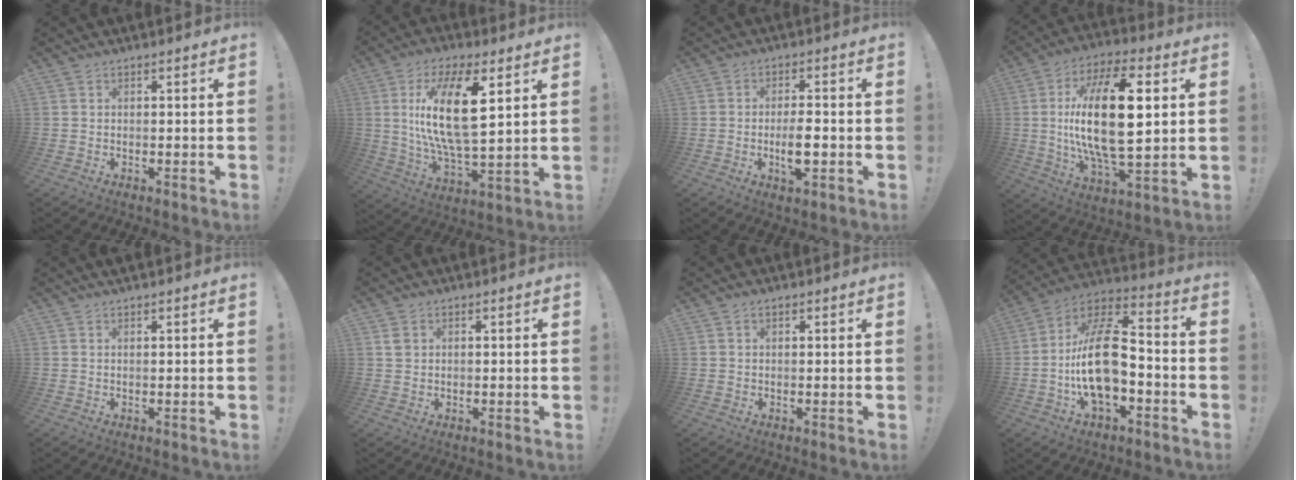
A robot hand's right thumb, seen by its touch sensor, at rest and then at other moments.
{"total": 19.5, "force": [5.4, 7.3, 17.3], "torque": [-0.331, -0.017, 0.078]}
{"total": 6.5, "force": [-1.7, 2.9, 5.6], "torque": [-0.099, -0.001, -0.031]}
{"total": 23.9, "force": [2.7, 10.0, 21.5], "torque": [-0.404, -0.005, 0.039]}
{"total": 1.0, "force": [0.8, -0.2, 0.5], "torque": [-0.009, -0.001, 0.013]}
{"total": 1.8, "force": [0.7, 1.5, 0.6], "torque": [-0.010, 0.004, 0.013]}
{"total": 0.9, "force": [0.5, 0.6, 0.5], "torque": [-0.008, 0.001, 0.008]}
{"total": 19.7, "force": [-3.7, 10.5, 16.2], "torque": [-0.299, 0.027, -0.061]}